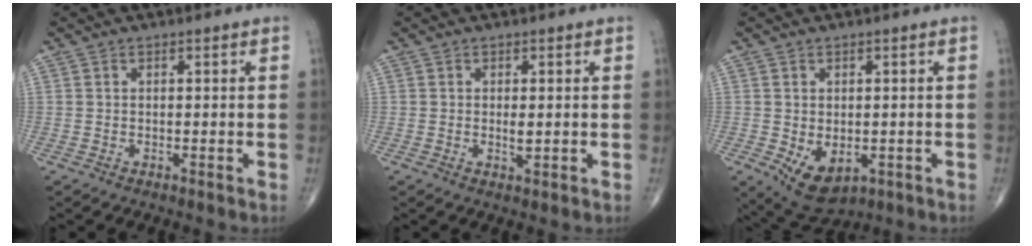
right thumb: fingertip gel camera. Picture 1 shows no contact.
{"total": 1.6, "force": [0.0, 0.5, 1.5], "torque": [-0.026, -0.004, 0.001]}
{"total": 7.6, "force": [-1.9, 4.9, 5.5], "torque": [-0.077, -0.009, -0.012]}